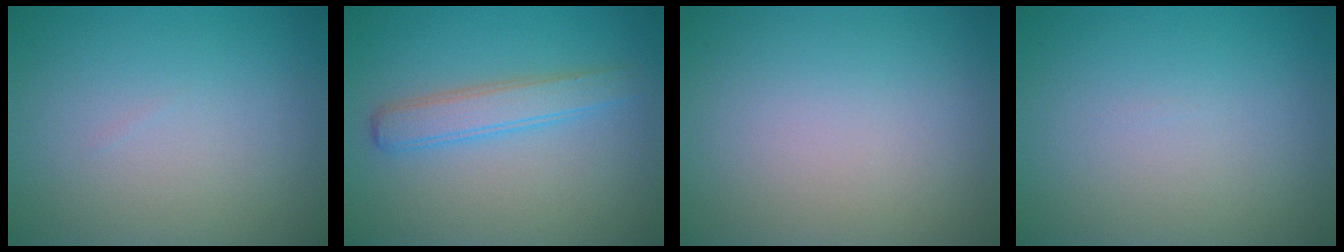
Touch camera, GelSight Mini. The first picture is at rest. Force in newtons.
{"total": 2.9, "press": 2.9, "slide": 0.1}
{"total": 0.0}
{"total": 0.0}